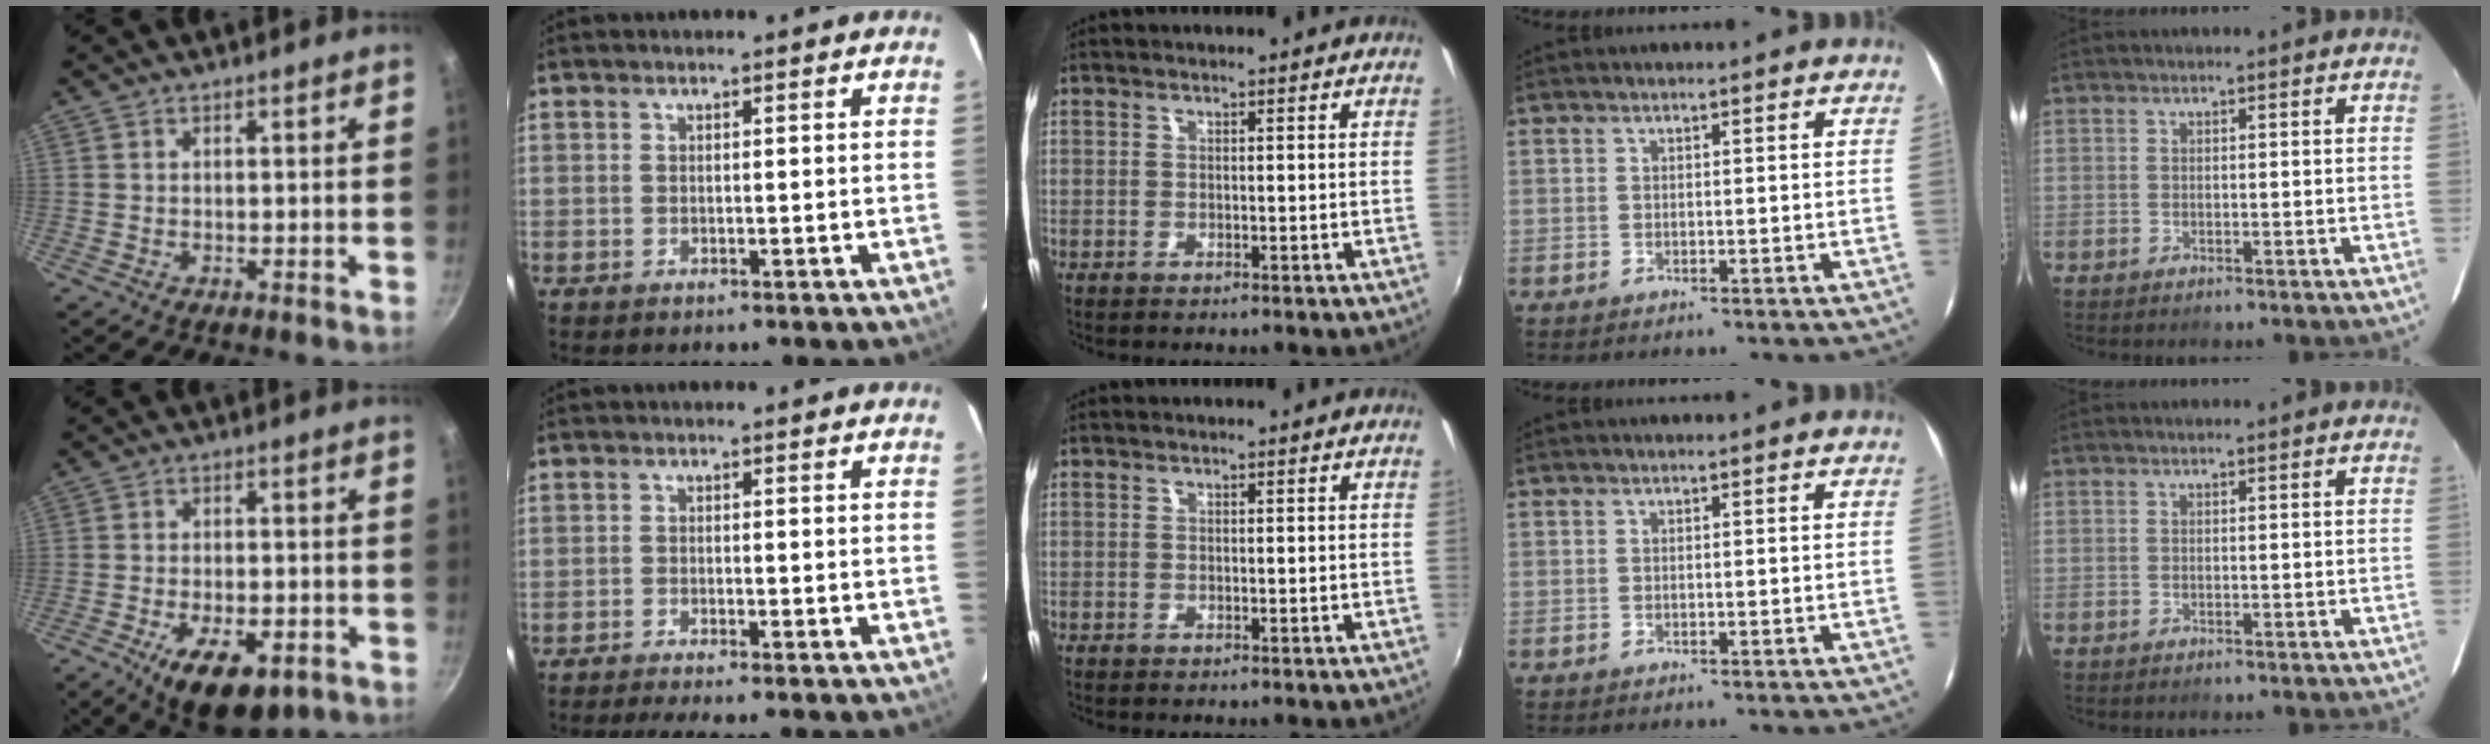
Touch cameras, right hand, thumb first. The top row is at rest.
{"thumb": {"total": 12.3, "force": [-5.8, 5.8, 9.1], "torque": [-0.126, 0.014, -0.079]}, "index": {"total": 4.0, "force": [-3.5, -0.6, 1.8], "torque": [-0.047, -0.008, -0.060]}}